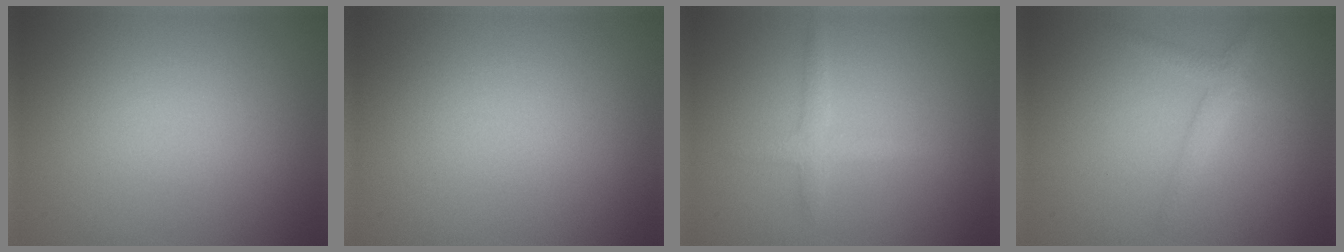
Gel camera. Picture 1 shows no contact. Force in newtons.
{"total": 0.0}
{"total": 1.7, "press": 1.7, "slide": 0.1}
{"total": 1.7, "press": 1.6, "slide": 0.1}